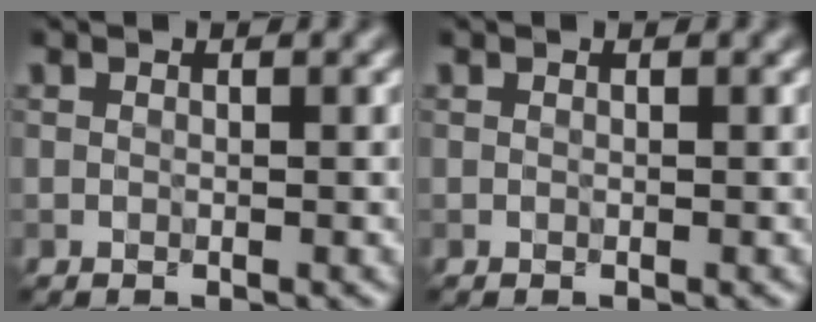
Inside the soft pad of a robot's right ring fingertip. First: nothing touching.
{"total": 0.0}